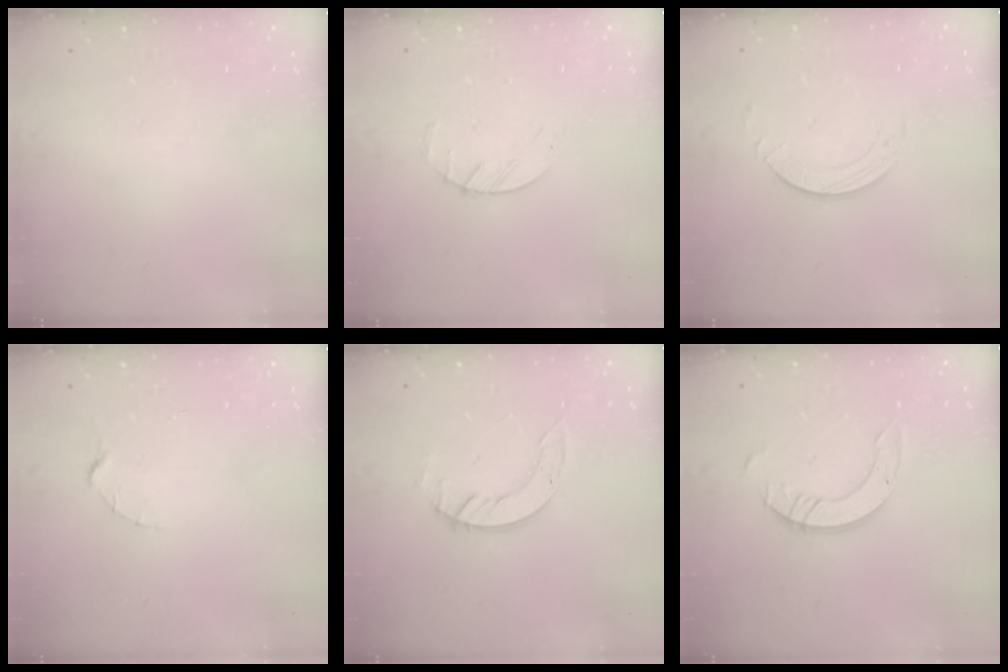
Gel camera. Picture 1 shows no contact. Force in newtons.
{"total": 2.4, "press": 2.3, "slide": 0.3}
{"total": 1.9, "press": 1.9, "slide": 0.1}
{"total": 1.5, "press": 1.5, "slide": 0.2}
{"total": 4.8, "press": 4.8, "slide": 0.3}
{"total": 8.1, "press": 8.1, "slide": 0.7}